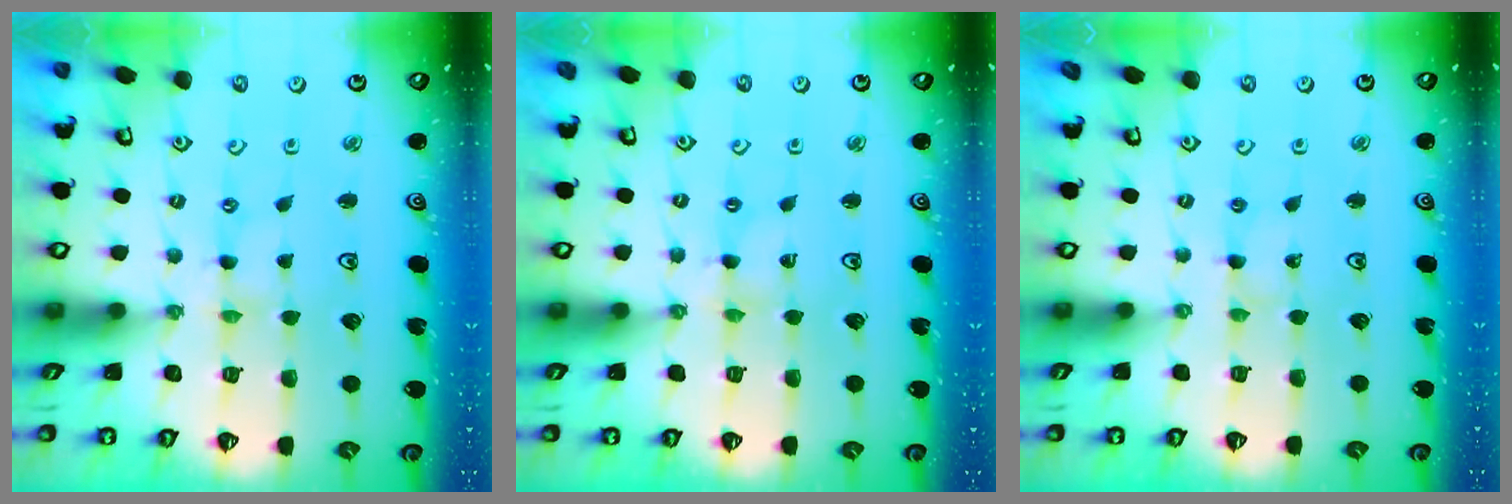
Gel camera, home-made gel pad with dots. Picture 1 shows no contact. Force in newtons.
{"total": 0.9, "press": 0.9, "slide": 0.2}
{"total": 1.2, "press": 1.2, "slide": 0.2}